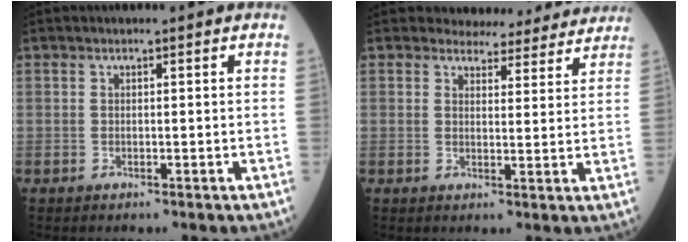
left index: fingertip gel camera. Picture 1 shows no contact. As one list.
[{"total": 9.4, "force": [8.8, 3.1, 0.6], "torque": [0.021, -0.004, 0.082]}]